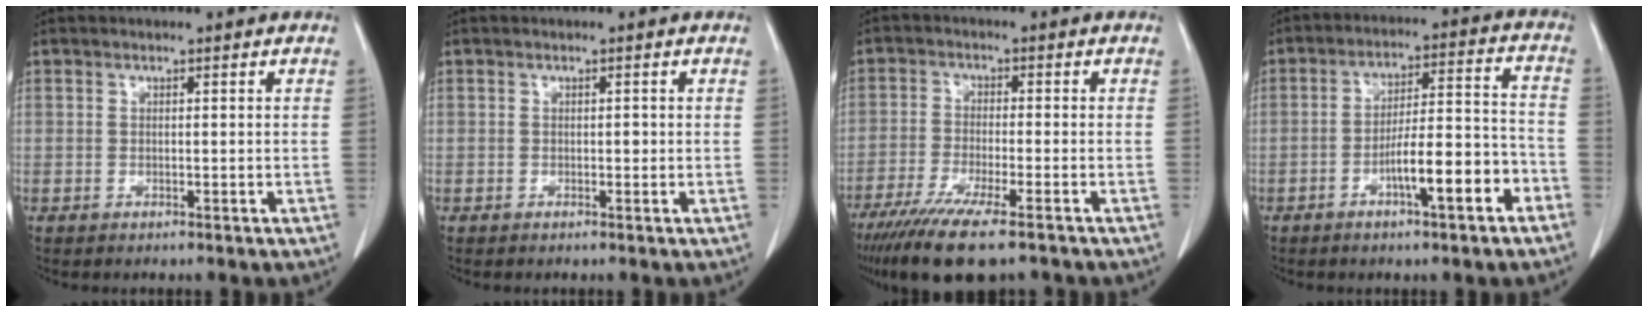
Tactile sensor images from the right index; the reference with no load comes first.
{"total": 0.5, "force": [-0.1, 0.3, 0.4], "torque": [-0.004, 0.002, -0.001]}
{"total": 12.6, "force": [-9.4, 1.6, 8.3], "torque": [-0.140, -0.032, -0.152]}
{"total": 10.5, "force": [-5.0, 1.4, 9.1], "torque": [-0.145, 0.021, -0.075]}